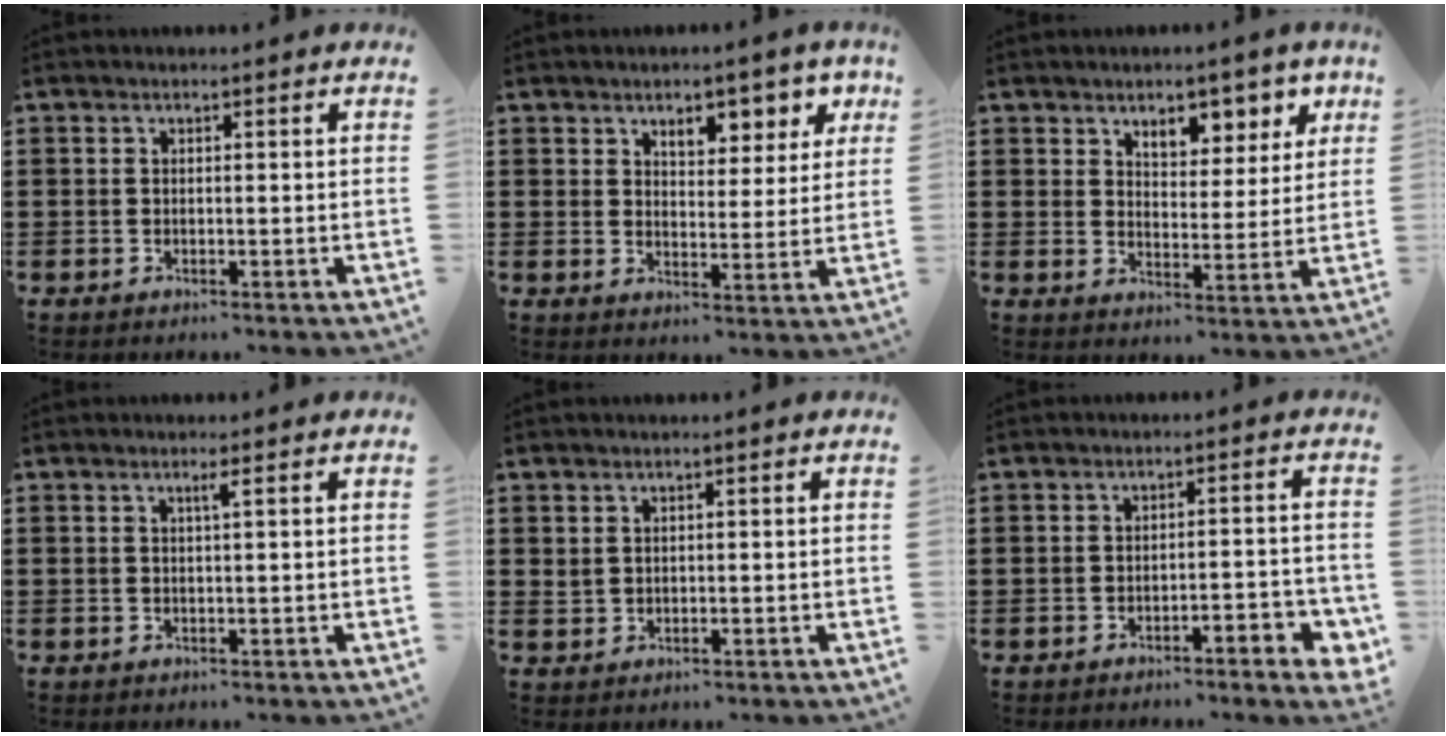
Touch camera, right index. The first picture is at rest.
{"total": 5.4, "force": [3.8, 2.9, 2.5], "torque": [-0.043, -0.009, 0.061]}
{"total": 5.9, "force": [4.3, 3.3, 2.4], "torque": [-0.045, -0.012, 0.071]}
{"total": 1.1, "force": [0.4, -0.2, 1.0], "torque": [-0.019, -0.002, 0.006]}
{"total": 1.3, "force": [0.9, 0.8, 0.3], "torque": [-0.008, 0.004, 0.017]}
{"total": 3.3, "force": [-2.5, 0.4, 2.1], "torque": [-0.035, 0.001, -0.047]}